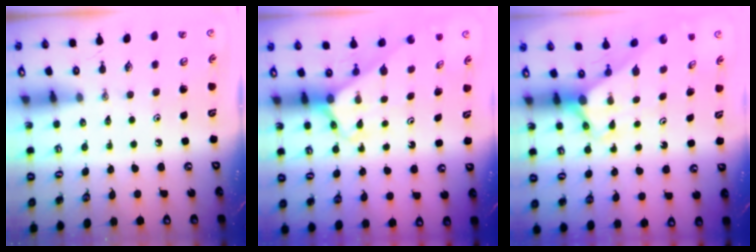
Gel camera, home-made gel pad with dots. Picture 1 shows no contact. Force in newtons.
{"total": 2.6, "press": 2.6, "slide": 0.1}
{"total": 2.7, "press": 2.7, "slide": 0.0}